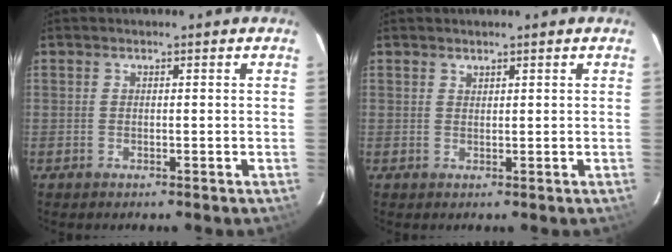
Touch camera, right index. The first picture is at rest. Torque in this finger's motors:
{"motor_torque": [0.22, 0.32, -0.02, 0.00]}